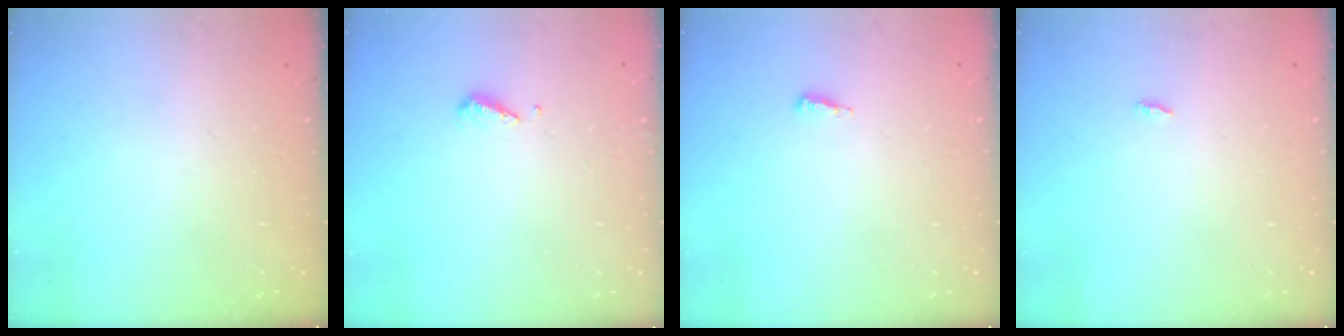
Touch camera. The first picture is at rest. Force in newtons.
{"total": 3.9, "press": 3.9, "slide": 0.4}
{"total": 3.9, "press": 3.6, "slide": 1.5}
{"total": 1.8, "press": 1.8, "slide": 0.2}